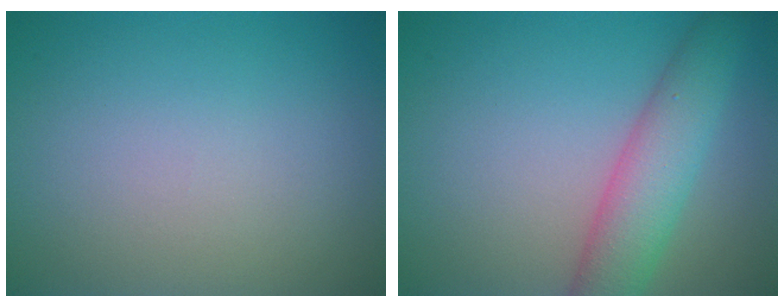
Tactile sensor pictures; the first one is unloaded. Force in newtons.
{"total": 5.2, "press": 5.2, "slide": 0.3}